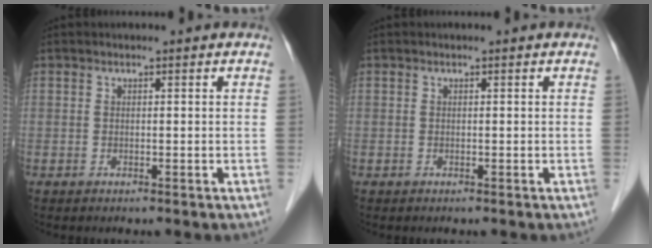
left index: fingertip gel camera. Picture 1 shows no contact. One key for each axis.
{"total": 0.0}